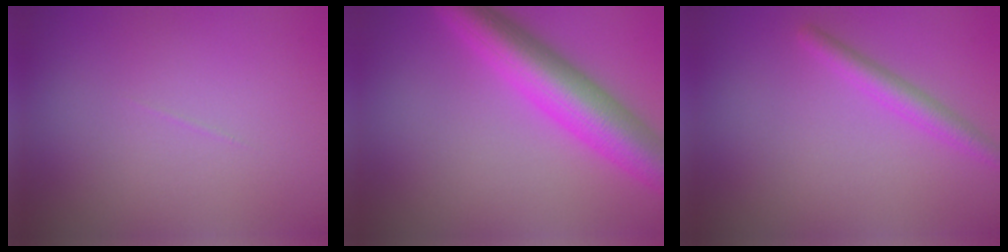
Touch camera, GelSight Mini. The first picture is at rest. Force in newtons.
{"total": 7.7, "press": 7.7, "slide": 0.2}
{"total": 2.3, "press": 2.3, "slide": 0.1}